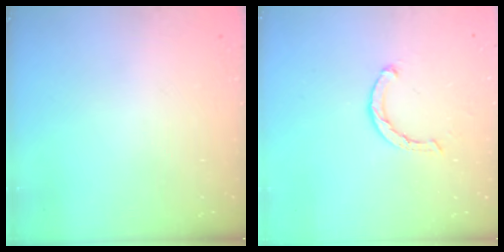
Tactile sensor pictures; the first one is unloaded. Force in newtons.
{"total": 2.1, "press": 2.1, "slide": 0.1}